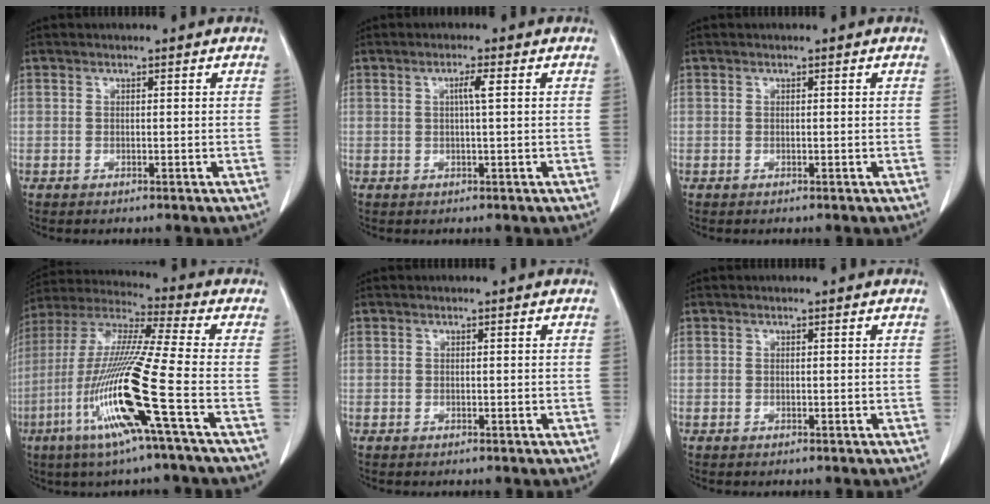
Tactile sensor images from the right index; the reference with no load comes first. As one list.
[{"total": 2.0, "force": [0.4, -0.3, 2.0], "torque": [-0.036, 0.002, 0.007]}, {"total": 0.0}, {"total": 17.7, "force": [-6.4, -1.4, 16.4], "torque": [-0.341, -0.026, -0.131]}, {"total": 0.0}, {"total": 0.0}]